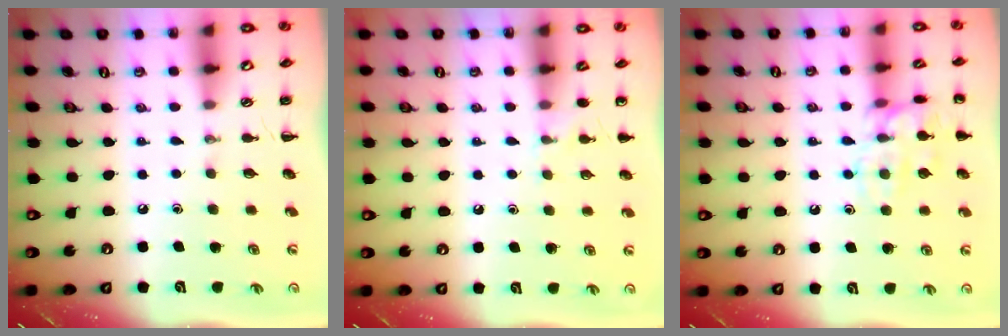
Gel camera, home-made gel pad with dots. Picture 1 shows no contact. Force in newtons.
{"total": 5.8, "press": 5.5, "slide": 1.8}
{"total": 12.8, "press": 12.8, "slide": 0.6}